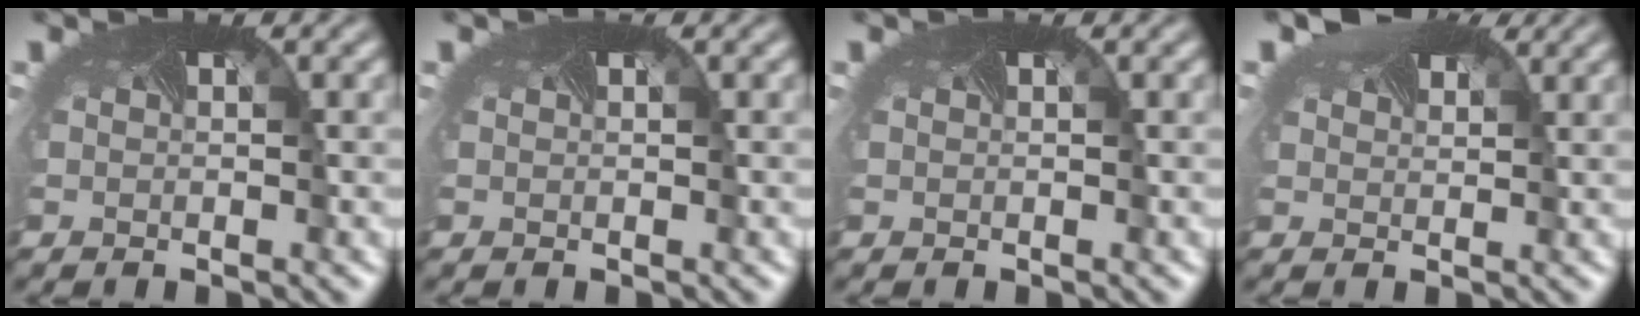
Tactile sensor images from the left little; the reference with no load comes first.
{"total": 0.0}
{"total": 0.0}
{"total": 5.2, "force": [3.8, 2.4, 2.6], "torque": [-0.046, 0.015, 0.053]}